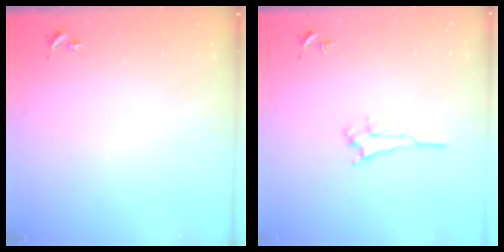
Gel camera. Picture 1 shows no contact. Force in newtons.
{"total": 1.6, "press": 1.6, "slide": 0.3}